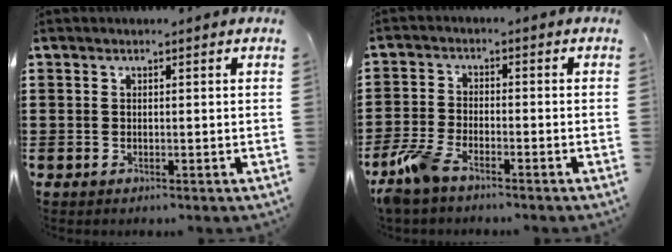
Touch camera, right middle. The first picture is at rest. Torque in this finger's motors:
{"motor_torque": [1.23, 0.91, 0.10, 0.10]}